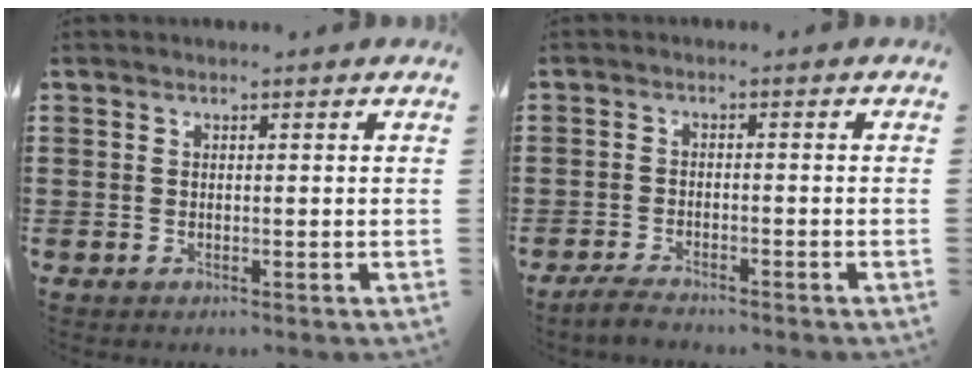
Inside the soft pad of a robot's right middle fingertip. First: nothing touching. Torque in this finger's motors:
{"motor_torque": [0.94, -0.39, 0.01, 0.03]}